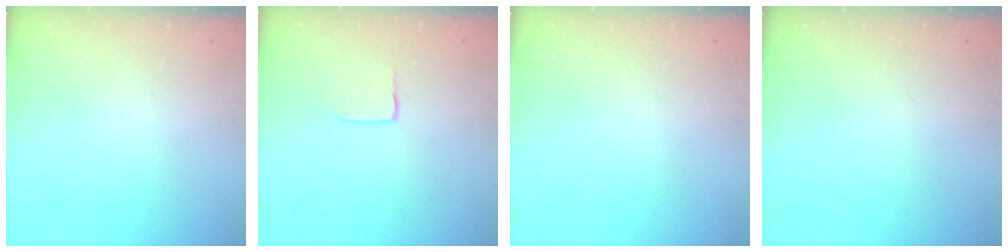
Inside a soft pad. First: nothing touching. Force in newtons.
{"total": 3.4, "press": 3.4, "slide": 0.2}
{"total": 0.0}
{"total": 0.0}